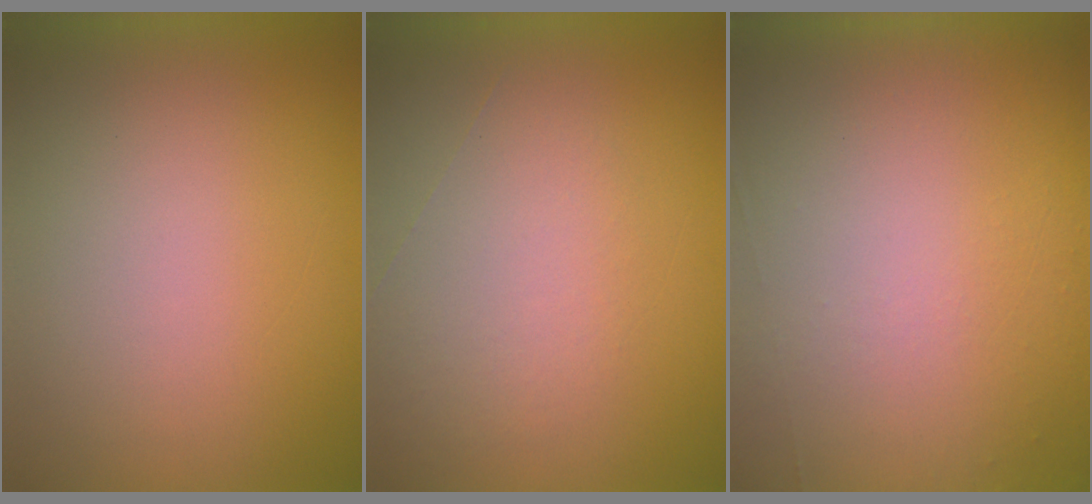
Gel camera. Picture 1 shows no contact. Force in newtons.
{"total": 1.0}
{"total": 5.9}